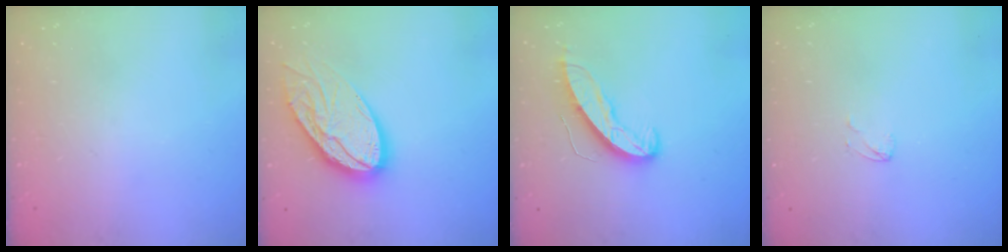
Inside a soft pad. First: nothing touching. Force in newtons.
{"total": 20.0, "press": 19.9, "slide": 1.7}
{"total": 9.1, "press": 9.1, "slide": 0.5}
{"total": 2.9, "press": 2.9, "slide": 0.2}